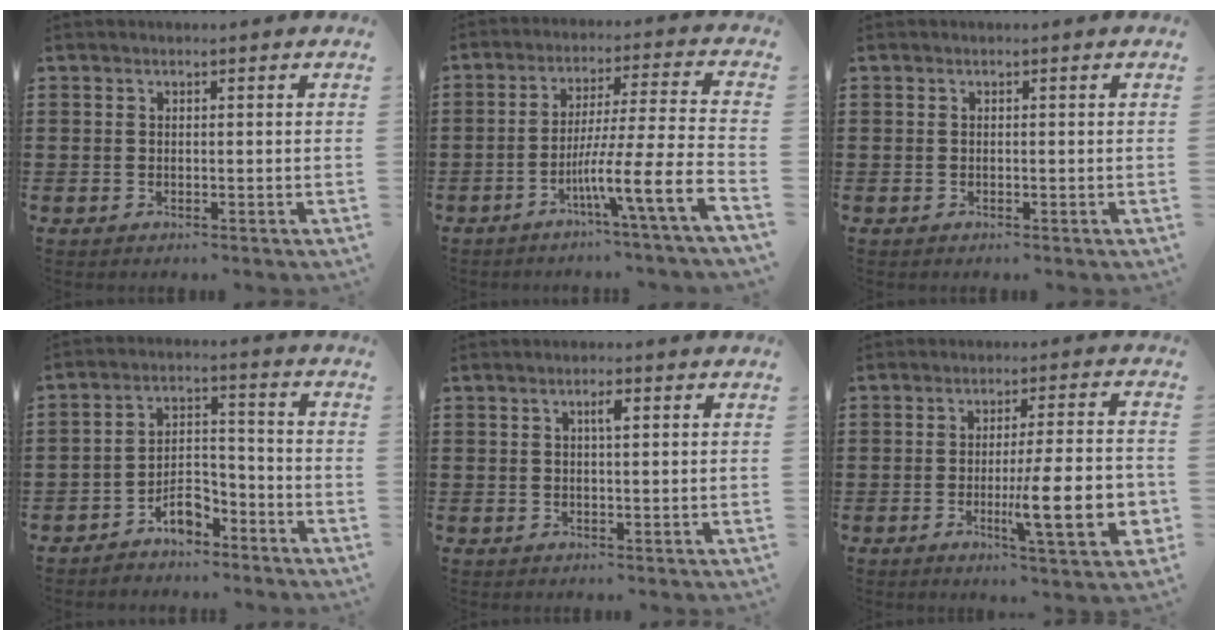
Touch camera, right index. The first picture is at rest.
{"total": 10.1, "force": [-5.5, -0.3, 8.5], "torque": [-0.144, -0.014, -0.106]}
{"total": 0.0}
{"total": 5.7, "force": [-4.4, 2.6, 2.6], "torque": [-0.042, 0.020, -0.081]}
{"total": 2.1, "force": [0.7, 0.5, 1.9], "torque": [-0.037, 0.007, 0.009]}
{"total": 13.5, "force": [-3.1, 2.4, 12.9], "torque": [-0.196, -0.018, -0.053]}